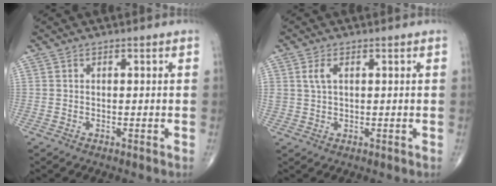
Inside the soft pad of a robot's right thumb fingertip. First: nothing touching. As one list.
[{"total": 2.6, "force": [0.9, 1.4, 2.0], "torque": [-0.042, 0.004, 0.020]}]